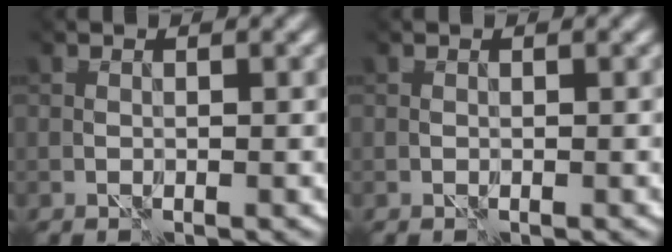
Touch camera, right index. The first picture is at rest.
{"total": 0.0}